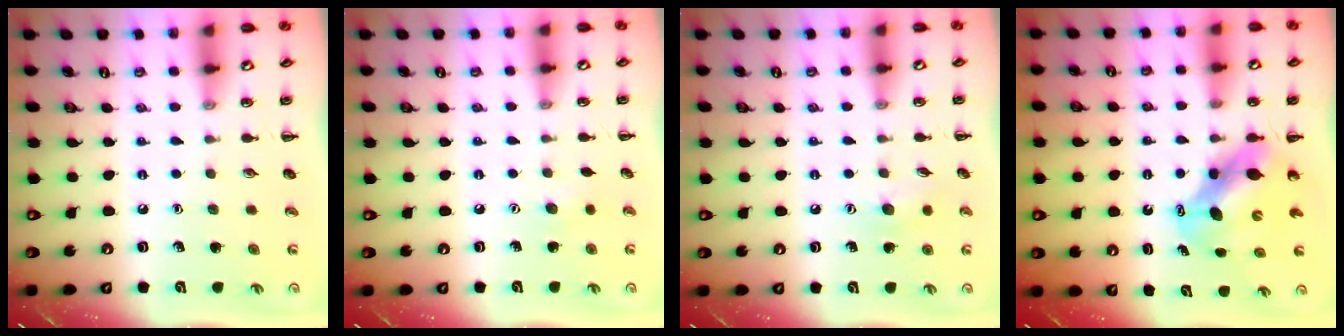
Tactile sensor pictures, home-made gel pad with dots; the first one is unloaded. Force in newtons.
{"total": 2.9, "press": 2.8, "slide": 0.7}
{"total": 6.2, "press": 6.2, "slide": 1.1}
{"total": 6.7, "press": 6.5, "slide": 1.3}